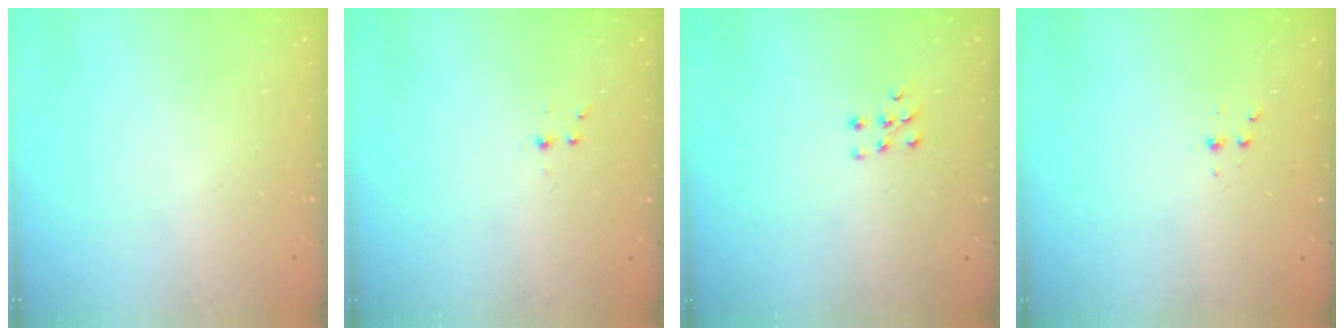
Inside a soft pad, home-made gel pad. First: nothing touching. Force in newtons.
{"total": 3.0, "press": 2.6, "slide": 1.5}
{"total": 6.1, "press": 6.0, "slide": 0.5}
{"total": 2.3, "press": 2.3, "slide": 0.3}